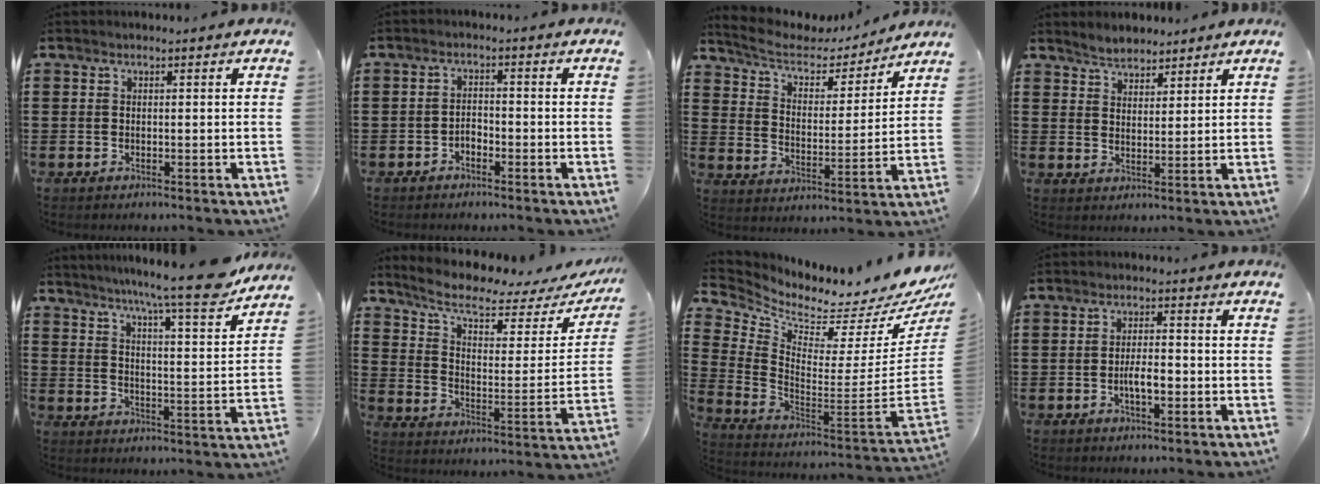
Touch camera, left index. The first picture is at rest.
{"total": 1.8, "force": [-1.5, 0.8, 0.7], "torque": [-0.020, 0.003, -0.031]}
{"total": 6.1, "force": [5.3, 2.0, 2.2], "torque": [-0.072, -0.031, 0.086]}
{"total": 3.4, "force": [3.1, 1.2, 0.1], "torque": [-0.014, -0.001, 0.060]}
{"total": 10.3, "force": [8.8, -0.6, 5.3], "torque": [-0.099, -0.062, 0.139]}
{"total": 7.5, "force": [5.7, 2.1, 4.4], "torque": [-0.106, -0.039, 0.095]}
{"total": 2.0, "force": [1.7, 0.6, 0.8], "torque": [-0.025, -0.058, 0.017]}
{"total": 4.0, "force": [-1.1, 1.5, 3.6], "torque": [-0.065, 0.006, -0.019]}